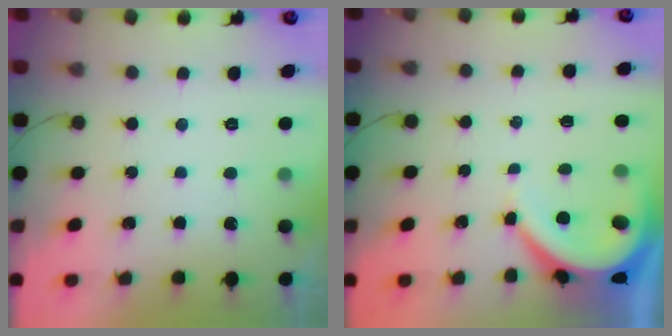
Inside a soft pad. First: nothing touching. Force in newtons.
{"total": 6.1, "press": 6.1, "slide": 0.4}